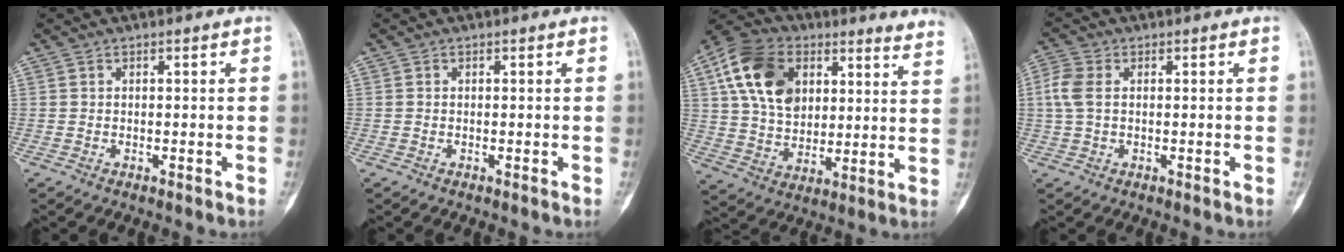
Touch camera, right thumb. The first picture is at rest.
{"total": 0.0}
{"total": 20.6, "force": [10.8, 12.5, 12.3], "torque": [-0.166, -0.008, 0.176]}
{"total": 4.7, "force": [0.7, 2.9, 3.7], "torque": [-0.106, 0.010, 0.011]}